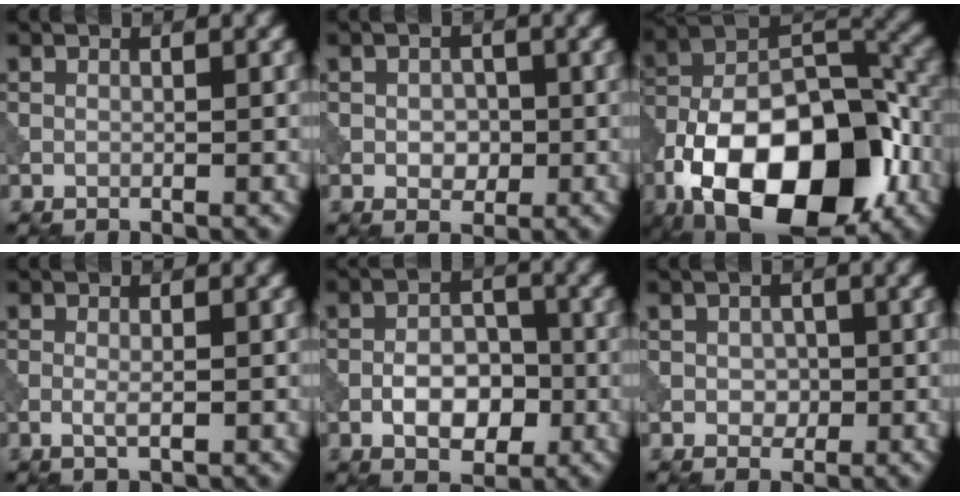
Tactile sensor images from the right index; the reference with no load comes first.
{"total": 1.9, "force": [-0.4, 1.4, 1.3], "torque": [-0.016, -0.001, -0.002]}
{"total": 18.8, "force": [-8.8, 10.4, 13.0], "torque": [-0.220, -0.005, -0.145]}
{"total": 1.2, "force": [-0.4, 0.3, 1.2], "torque": [-0.018, -0.001, -0.004]}
{"total": 4.5, "force": [-1.7, 2.7, 3.3], "torque": [-0.041, 0.008, -0.028]}
{"total": 1.5, "force": [-0.3, 1.2, 0.8], "torque": [-0.010, -0.001, -0.001]}